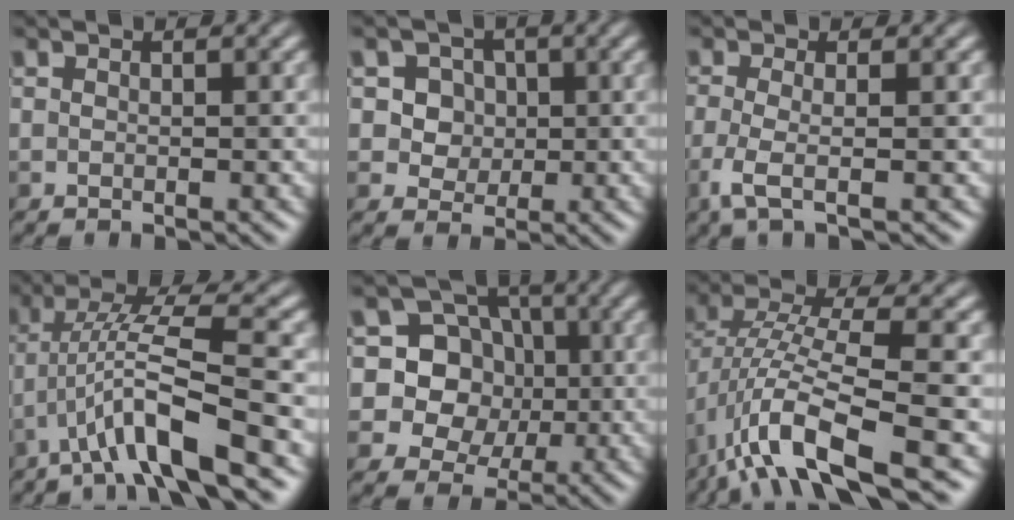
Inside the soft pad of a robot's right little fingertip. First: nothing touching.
{"total": 5.2, "force": [1.8, 4.4, 2.1], "torque": [-0.022, 0.011, 0.023]}
{"total": 2.6, "force": [-1.1, 0.5, 2.3], "torque": [-0.066, -0.001, -0.022]}
{"total": 6.9, "force": [-3.7, 0.2, 5.9], "torque": [-0.109, 0.019, -0.066]}
{"total": 12.7, "force": [2.2, 11.7, 4.6], "torque": [-0.120, 0.043, 0.027]}
{"total": 8.6, "force": [-4.5, 2.4, 6.9], "torque": [-0.134, 0.012, -0.091]}